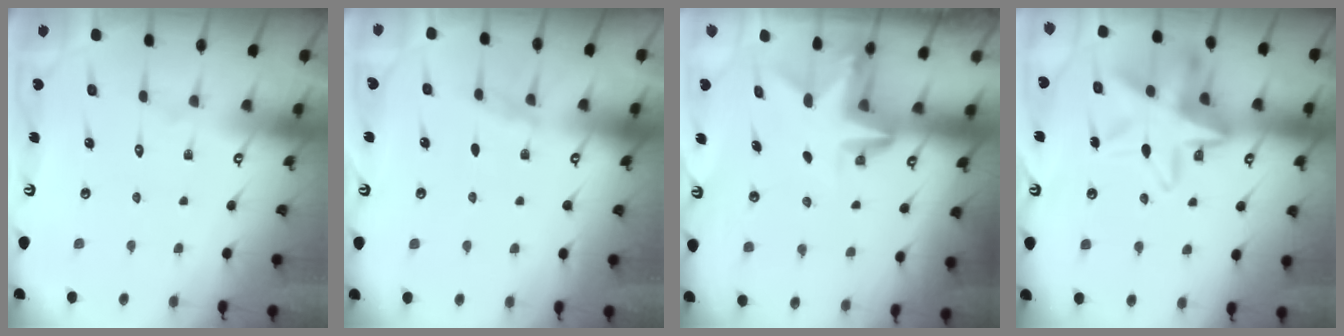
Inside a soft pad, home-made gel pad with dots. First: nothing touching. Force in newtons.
{"total": 2.1, "press": 2.0, "slide": 0.3}
{"total": 2.9, "press": 2.9, "slide": 0.2}
{"total": 15.1, "press": 15.0, "slide": 1.5}